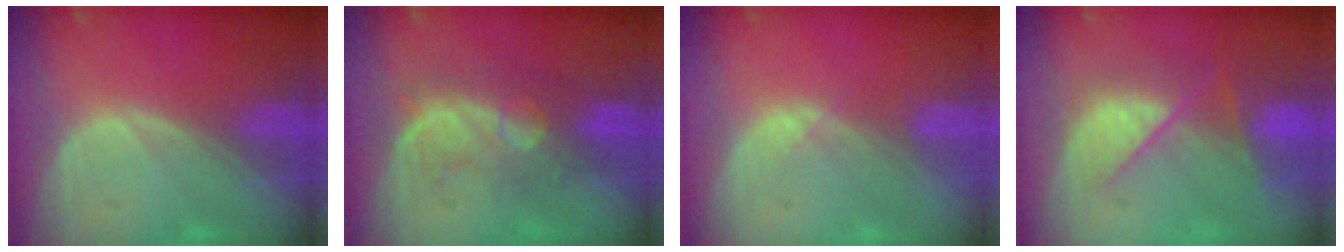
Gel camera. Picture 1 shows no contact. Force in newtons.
{"total": 7.8, "press": 7.7, "slide": 1.2}
{"total": 0.9, "press": 0.9, "slide": 0.3}
{"total": 9.2, "press": 7.9, "slide": 4.7}